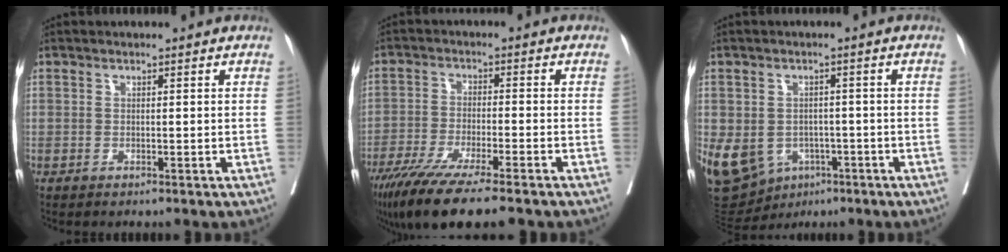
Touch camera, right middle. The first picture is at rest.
{"total": 12.9, "force": [-9.7, 0.6, 8.5], "torque": [-0.146, -0.037, -0.157]}
{"total": 15.4, "force": [-5.9, 12.2, 7.3], "torque": [-0.193, 0.006, -0.077]}